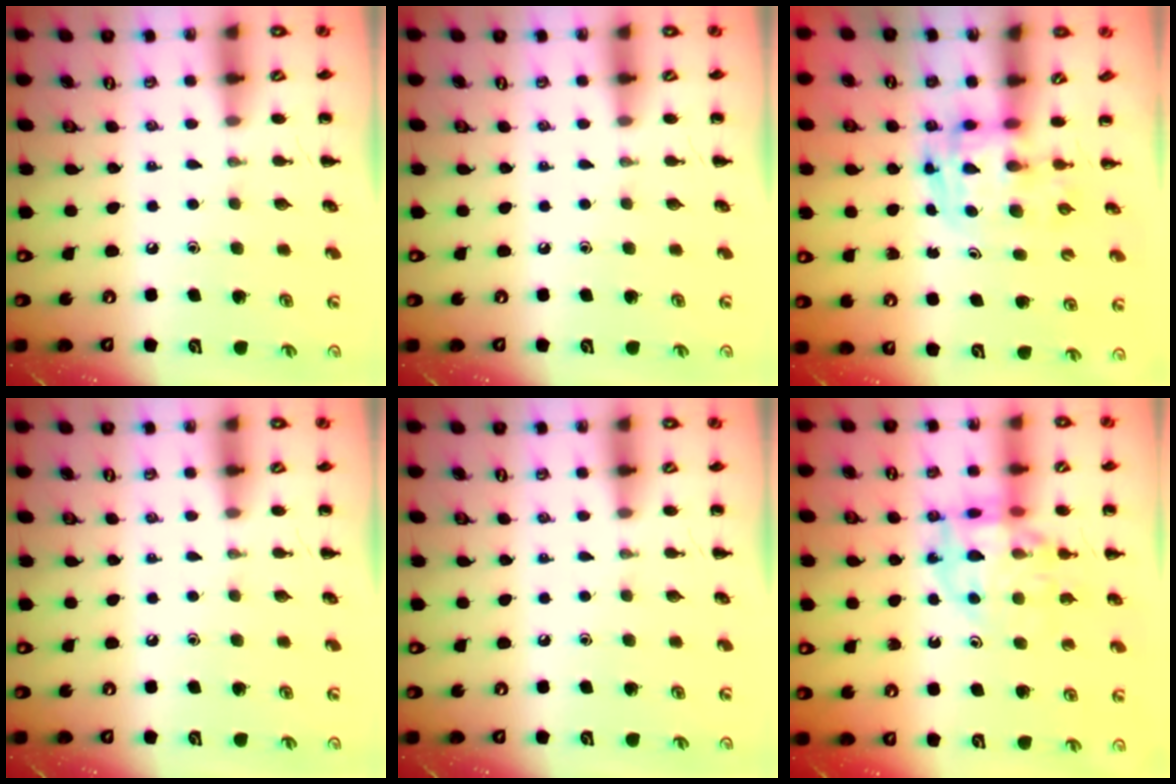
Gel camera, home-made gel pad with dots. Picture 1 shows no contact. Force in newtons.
{"total": 0.0}
{"total": 3.4, "press": 3.4, "slide": 0.6}
{"total": 0.0}
{"total": 0.0}
{"total": 12.8, "press": 12.5, "slide": 3.1}